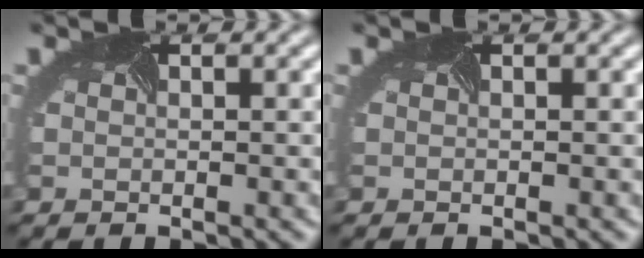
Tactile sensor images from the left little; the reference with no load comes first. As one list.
[{"total": 0.0}]